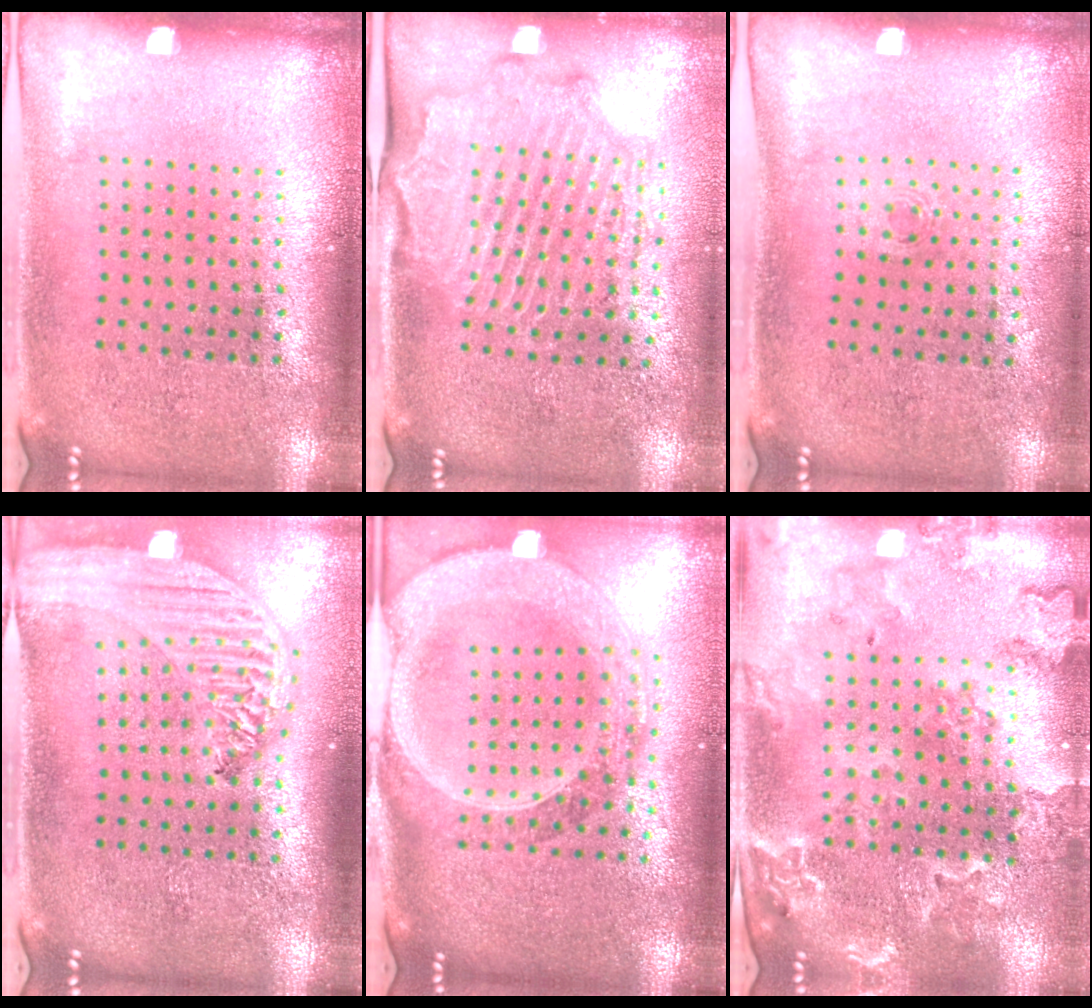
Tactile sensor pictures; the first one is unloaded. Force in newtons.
{"total": 2.1, "press": 2.1, "slide": 0.4}
{"total": 0.5, "press": 0.3, "slide": 0.4}
{"total": 2.4, "press": 2.1, "slide": 1.3}
{"total": 2.9, "press": 2.5, "slide": 1.4}
{"total": 1.7, "press": 1.7, "slide": 0.3}